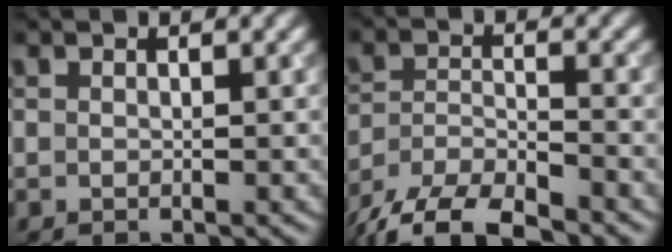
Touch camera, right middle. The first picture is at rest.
{"total": 7.8, "force": [-6.6, 2.2, 3.4], "torque": [-0.068, -0.014, -0.122]}